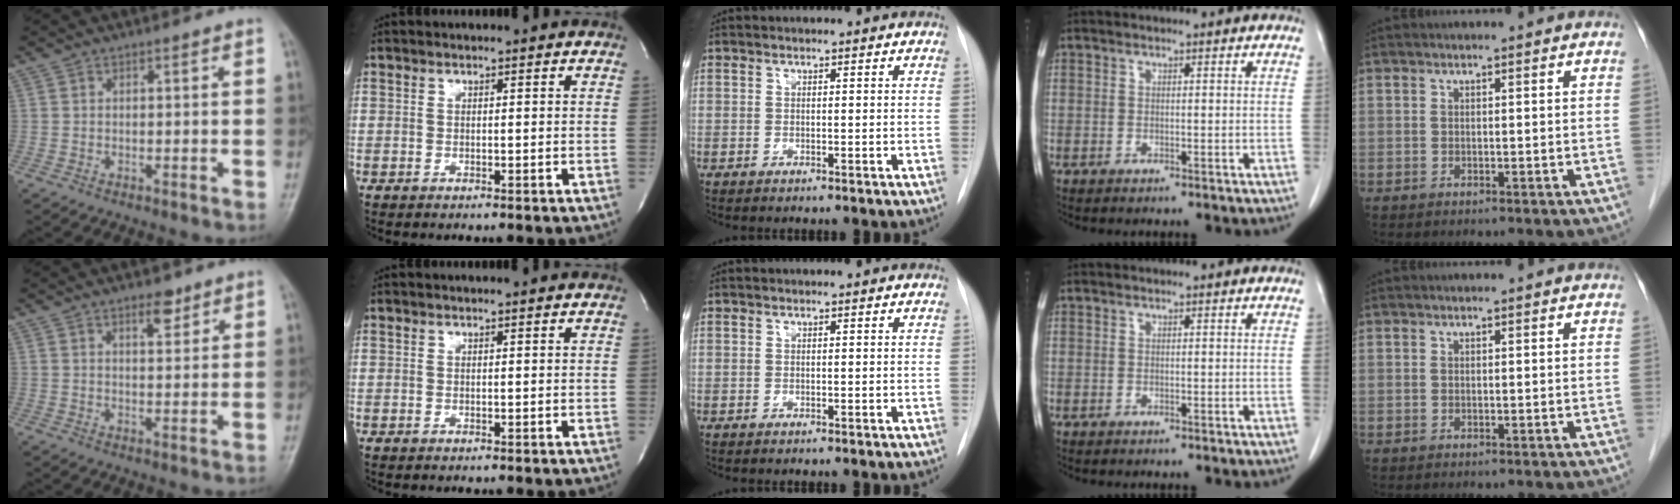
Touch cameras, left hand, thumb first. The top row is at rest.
{"thumb": {"total": 3.6, "force": [2.4, 1.5, 2.3], "torque": [-0.022, -0.015, 0.037]}, "index": {"total": 0.9, "force": [0.8, -0.1, 0.3], "torque": [-0.006, 0.003, 0.013]}}